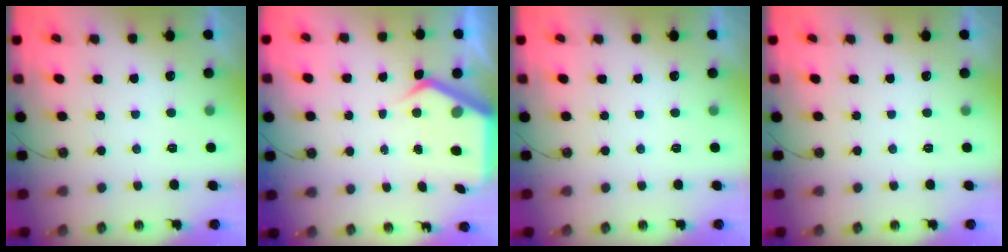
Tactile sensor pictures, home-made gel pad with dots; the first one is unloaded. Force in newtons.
{"total": 6.2, "press": 6.2, "slide": 0.5}
{"total": 0.0}
{"total": 0.0}